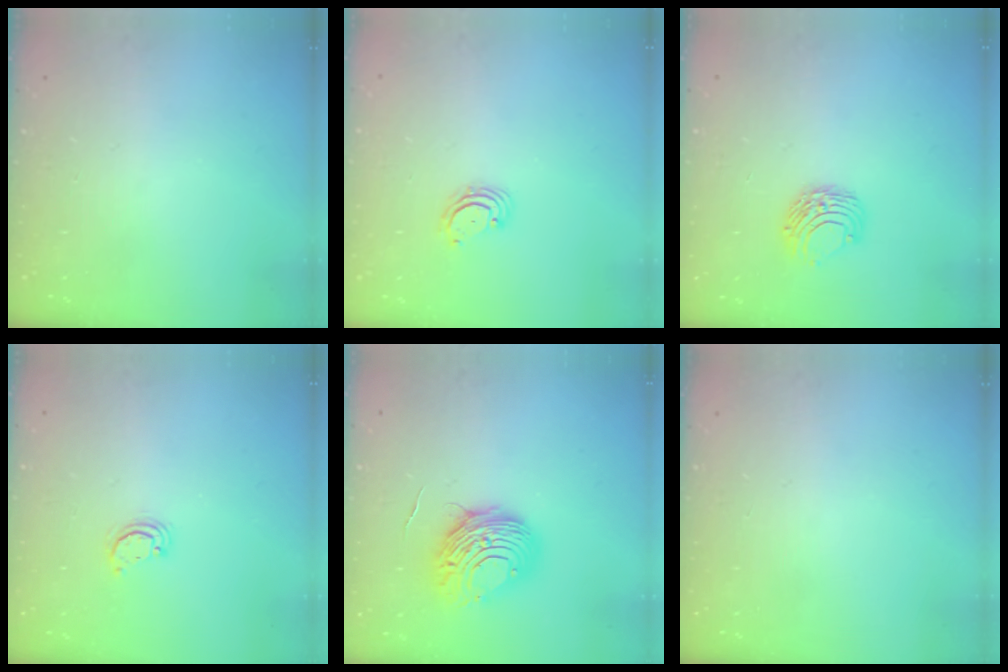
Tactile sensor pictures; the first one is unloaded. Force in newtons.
{"total": 2.7, "press": 2.7, "slide": 0.3}
{"total": 7.7, "press": 7.7, "slide": 0.3}
{"total": 2.5, "press": 2.5, "slide": 0.3}
{"total": 10.3, "press": 10.3, "slide": 0.7}
{"total": 0.0}